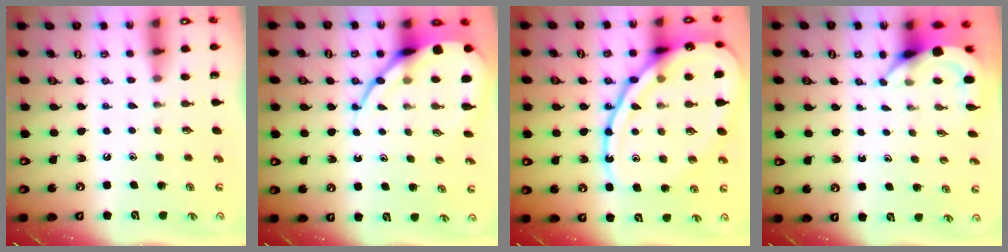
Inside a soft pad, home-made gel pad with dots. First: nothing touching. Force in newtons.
{"total": 11.8, "press": 11.7, "slide": 1.1}
{"total": 21.7, "press": 21.6, "slide": 2.2}
{"total": 3.8, "press": 3.8, "slide": 0.1}